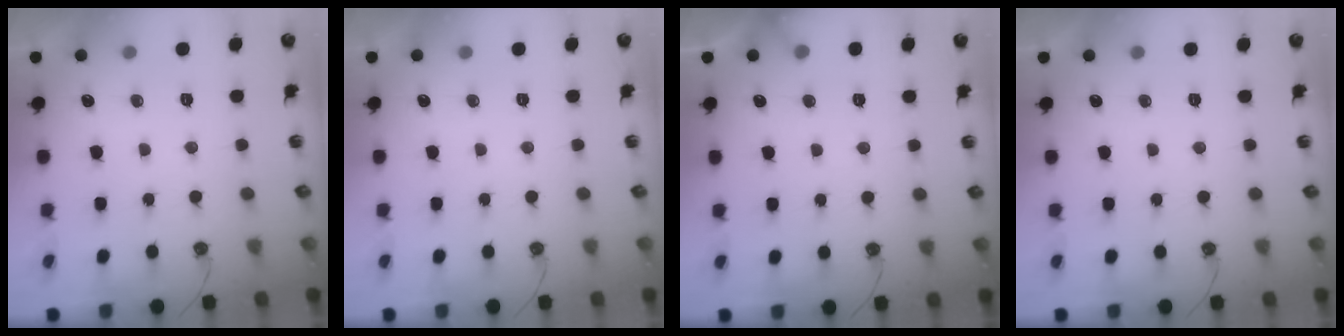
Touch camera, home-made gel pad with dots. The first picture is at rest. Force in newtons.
{"total": 0.0}
{"total": 4.0, "press": 4.0, "slide": 0.3}
{"total": 0.0}